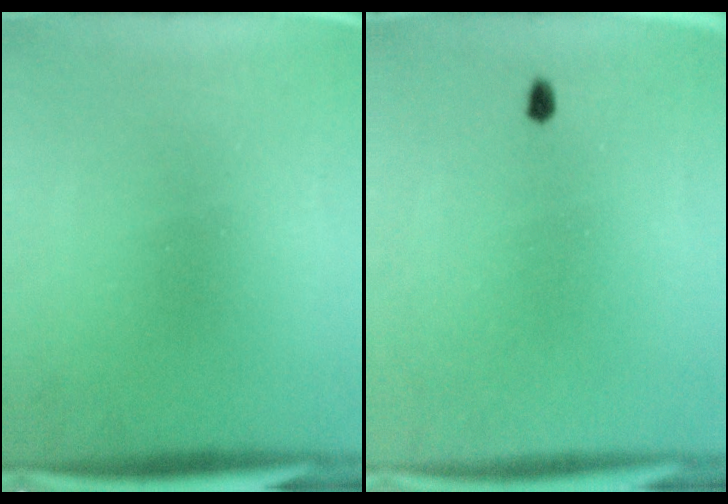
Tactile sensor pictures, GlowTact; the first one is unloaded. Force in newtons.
{"total": 1.1}